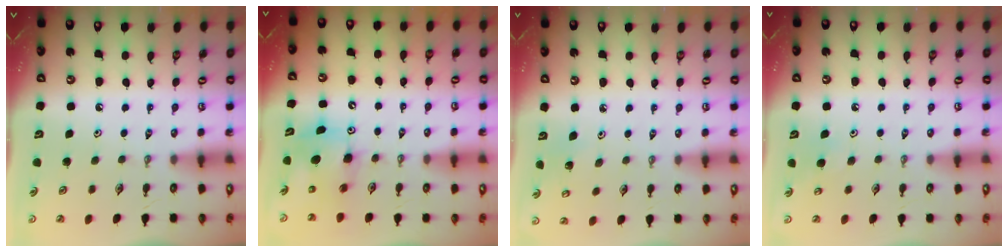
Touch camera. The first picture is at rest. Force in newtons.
{"total": 7.9, "press": 7.6, "slide": 2.1}
{"total": 2.5, "press": 2.4, "slide": 0.6}
{"total": 6.0, "press": 5.9, "slide": 0.5}